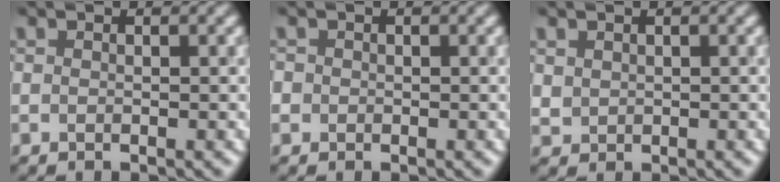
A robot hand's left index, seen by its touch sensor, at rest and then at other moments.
{"total": 0.6, "force": [-0.1, 0.6, -0.1], "torque": [0.009, 0.001, -0.003]}
{"total": 0.9, "force": [0.5, 0.7, -0.2], "torque": [0.011, 0.001, 0.011]}